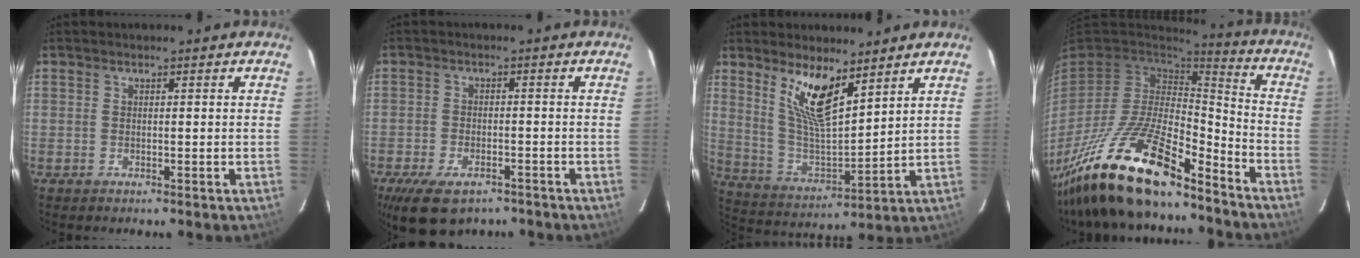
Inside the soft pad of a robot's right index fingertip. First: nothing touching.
{"total": 10.9, "force": [-7.4, 5.4, 6.0], "torque": [-0.135, -0.018, -0.121]}
{"total": 11.7, "force": [7.4, 3.3, 8.5], "torque": [-0.165, -0.007, 0.153]}
{"total": 23.9, "force": [-17.4, 6.8, 14.8], "torque": [-0.301, -0.037, -0.312]}